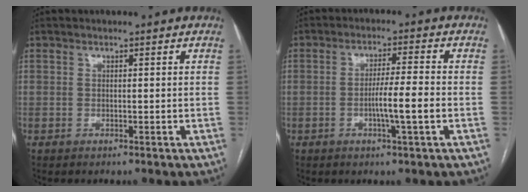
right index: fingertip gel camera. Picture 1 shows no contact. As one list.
[{"total": 6.0, "force": [-1.6, -0.3, 5.8], "torque": [-0.102, -0.003, -0.029]}]